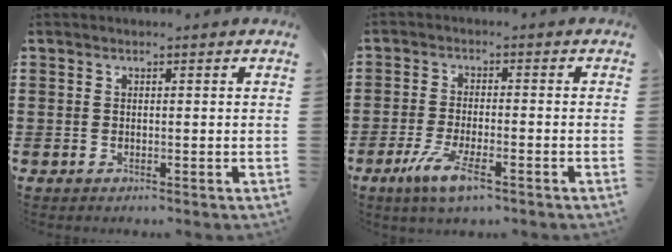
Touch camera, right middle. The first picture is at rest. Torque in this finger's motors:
{"motor_torque": [2.03, -0.11, 0.70, 0.21]}